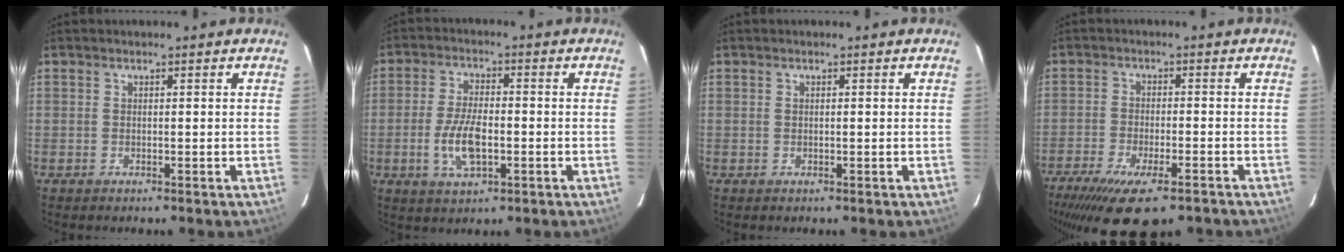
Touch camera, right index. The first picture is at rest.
{"total": 8.3, "force": [-2.1, 3.7, 7.1], "torque": [-0.147, -0.005, -0.038]}
{"total": 0.0}
{"total": 16.4, "force": [-11.9, 4.5, 10.3], "torque": [-0.212, -0.061, -0.188]}